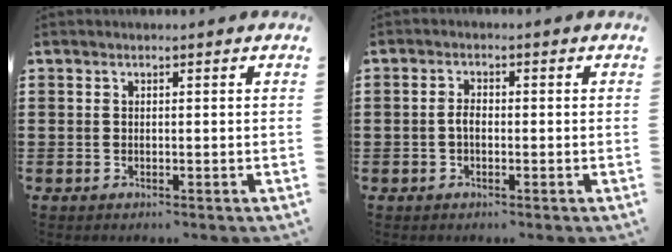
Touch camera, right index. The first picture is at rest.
{"total": 2.0, "force": [-0.4, 1.0, 1.7], "torque": [-0.040, 0.001, -0.011]}